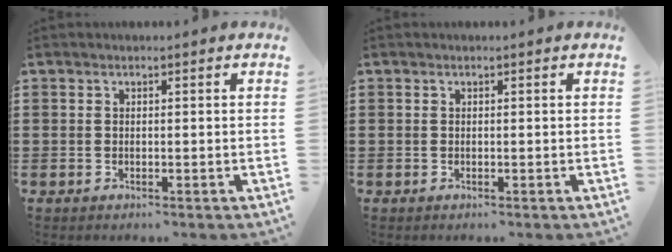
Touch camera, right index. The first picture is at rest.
{"total": 0.0}